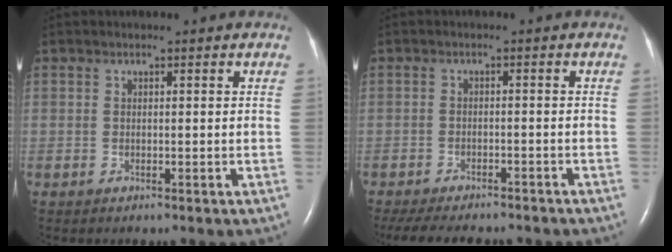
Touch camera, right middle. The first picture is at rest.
{"total": 13.4, "force": [-11.6, 3.5, 5.7], "torque": [-0.112, -0.012, -0.154]}